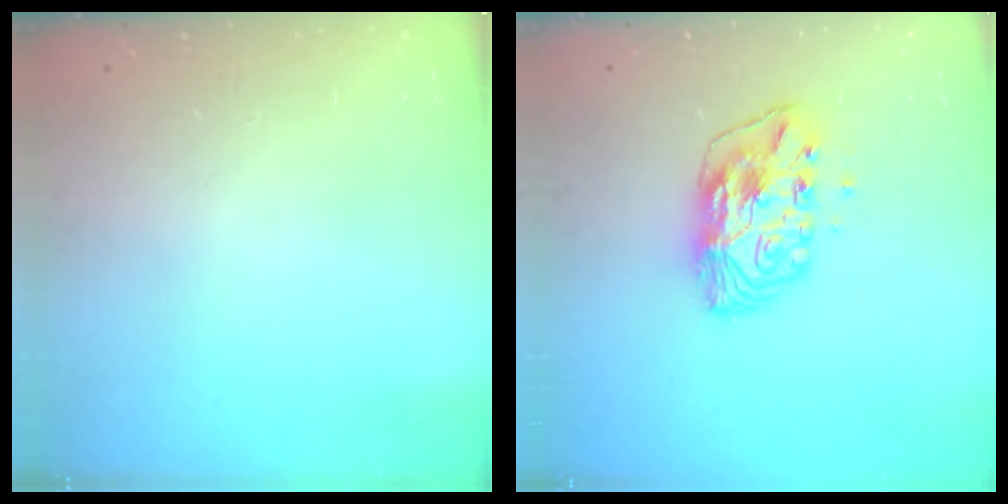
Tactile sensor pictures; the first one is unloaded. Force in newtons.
{"total": 10.4, "press": 10.4, "slide": 1.1}